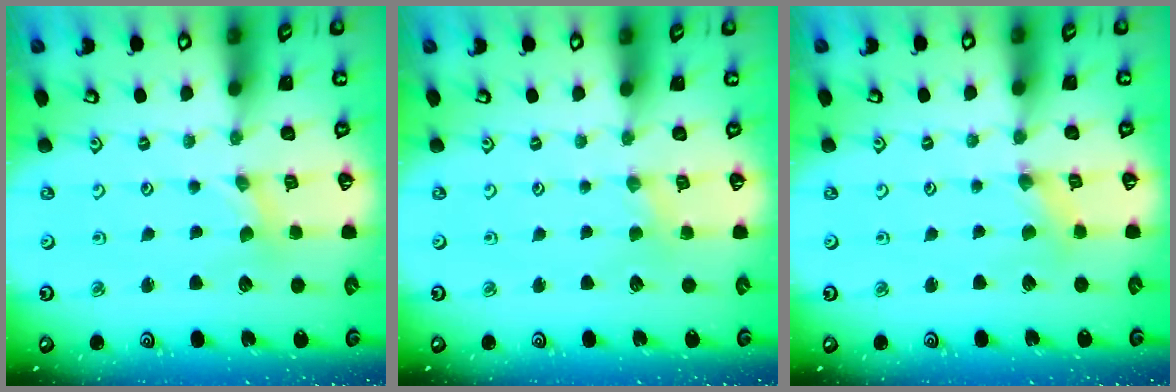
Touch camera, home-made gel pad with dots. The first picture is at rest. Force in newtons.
{"total": 1.5, "press": 1.5, "slide": 0.3}
{"total": 0.8, "press": 0.7, "slide": 0.3}